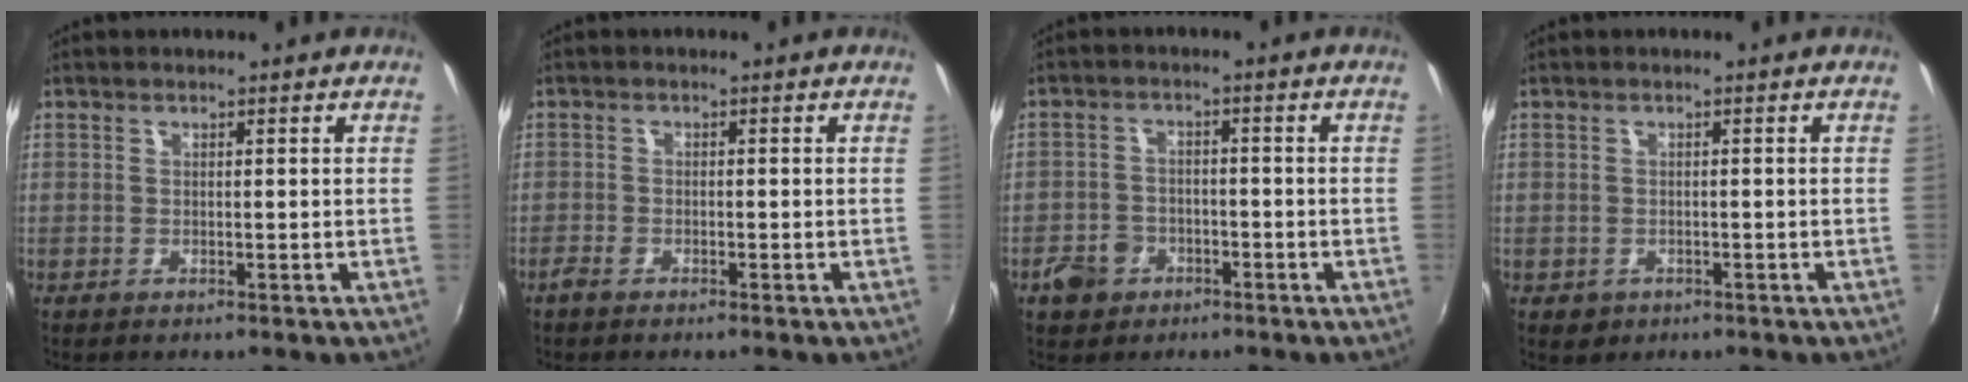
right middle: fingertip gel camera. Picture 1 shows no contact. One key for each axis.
{"total": 1.8, "fx": -1.5, "fy": 0.5, "fz": 0.8, "tx": -0.025, "ty": -0.003, "tz": -0.031}
{"total": 5.9, "fx": -3.4, "fy": 4.5, "fz": 1.7, "tx": -0.055, "ty": 0.011, "tz": -0.052}
{"total": 2.1, "fx": -0.8, "fy": 1.8, "fz": 0.7, "tx": -0.018, "ty": -0.005, "tz": -0.008}